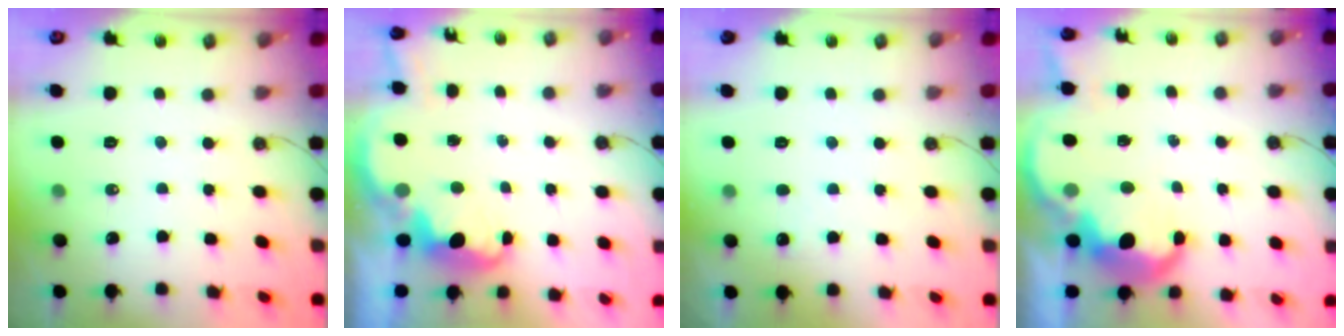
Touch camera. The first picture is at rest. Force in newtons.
{"total": 4.2, "press": 4.1, "slide": 0.5}
{"total": 1.9, "press": 1.7, "slide": 0.9}
{"total": 9.0, "press": 9.0, "slide": 0.6}